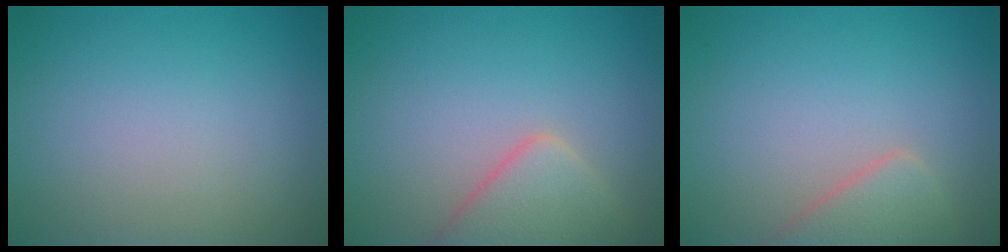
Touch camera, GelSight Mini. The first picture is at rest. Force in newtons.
{"total": 3.7, "press": 3.7, "slide": 0.3}
{"total": 2.8, "press": 2.8, "slide": 0.2}